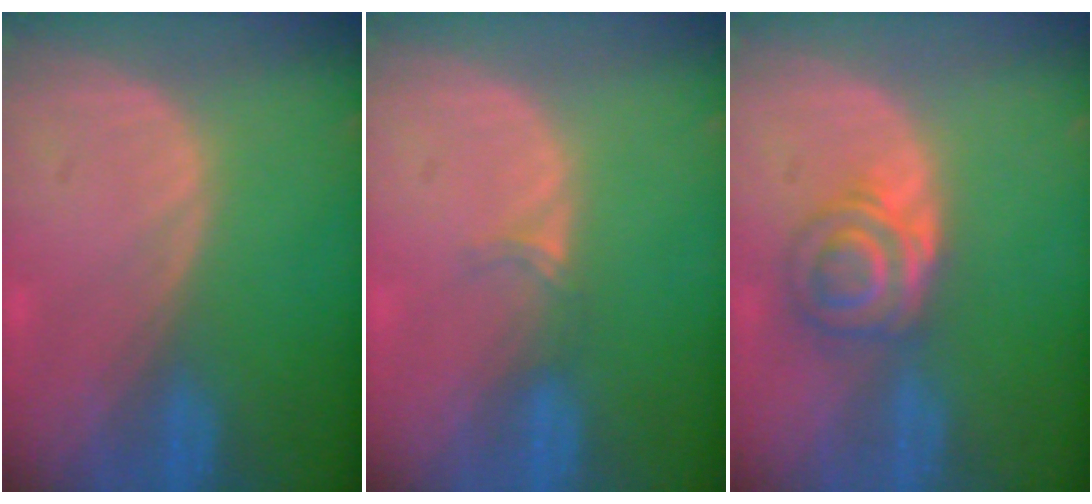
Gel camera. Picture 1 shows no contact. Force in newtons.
{"total": 1.6, "press": 1.3, "slide": 1.1}
{"total": 5.6, "press": 5.3, "slide": 1.9}